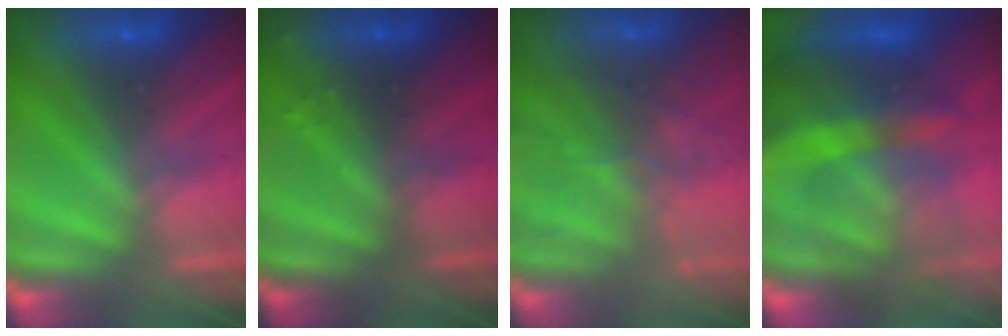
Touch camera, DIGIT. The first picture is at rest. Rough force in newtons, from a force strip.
{"total": 2.9}
{"total": 8.7}
{"total": 8.7}